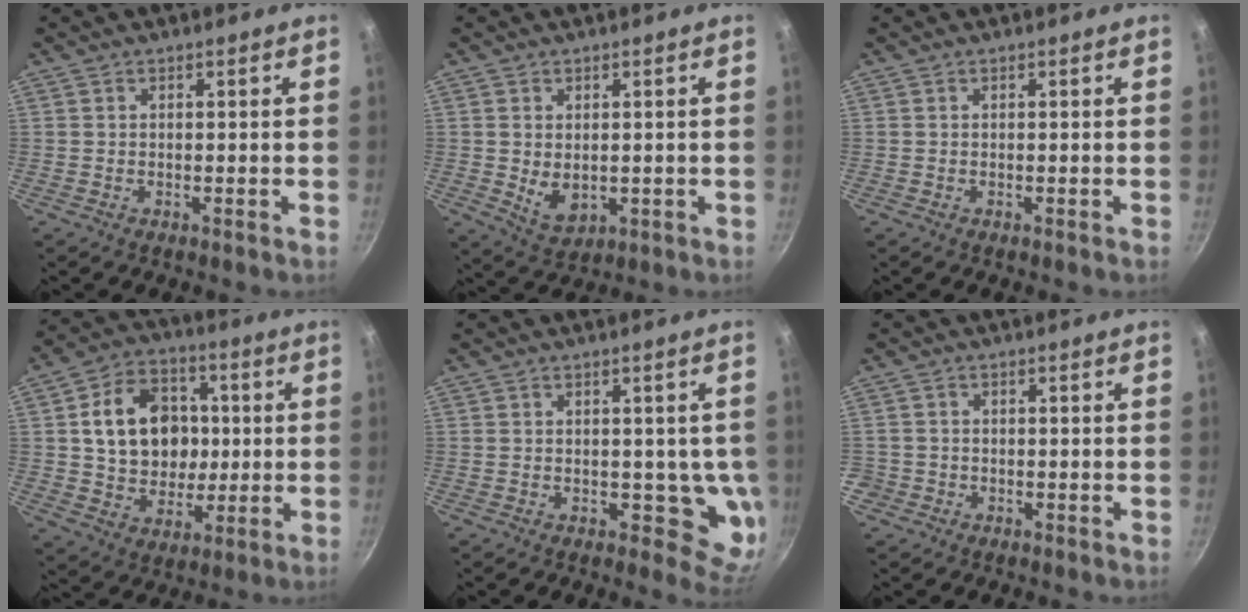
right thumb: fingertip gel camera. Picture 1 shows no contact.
{"total": 5.6, "force": [0.1, 3.9, 4.1], "torque": [-0.062, -0.015, 0.012]}
{"total": 0.0}
{"total": 16.6, "force": [1.9, 13.3, 9.7], "torque": [-0.123, 0.019, 0.035]}
{"total": 6.7, "force": [-0.2, 4.3, 5.2], "torque": [-0.020, -0.014, -0.002]}
{"total": 1.9, "force": [-0.7, 1.8, 0.2], "torque": [0.007, 0.015, -0.007]}